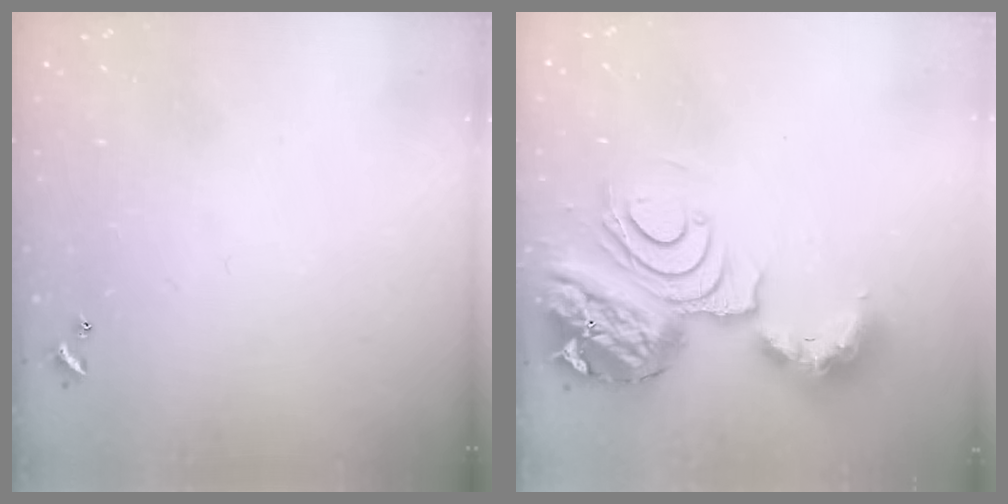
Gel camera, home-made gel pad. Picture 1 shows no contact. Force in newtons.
{"total": 15.4, "press": 15.3, "slide": 1.7}